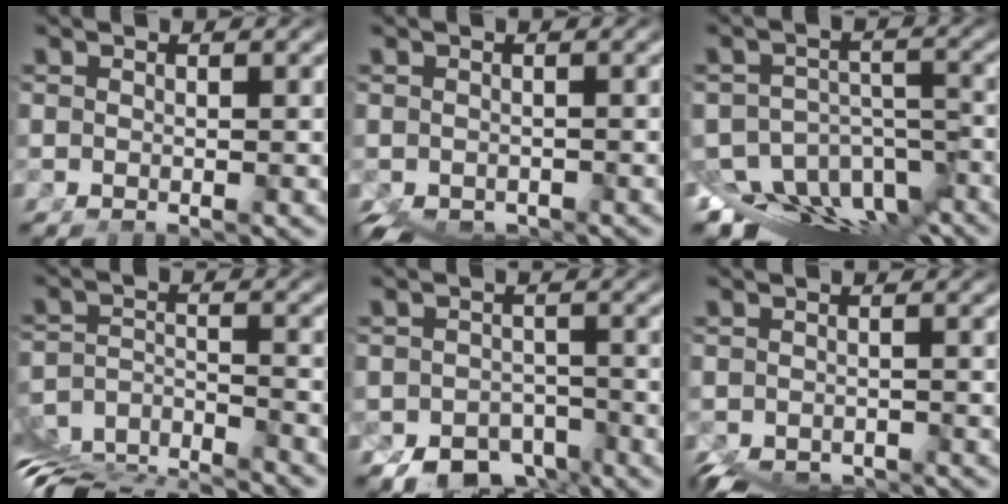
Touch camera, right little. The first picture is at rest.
{"total": 3.8, "force": [-2.6, 2.0, 1.9], "torque": [-0.041, -0.033, -0.025]}
{"total": 14.0, "force": [-7.2, 9.6, 7.1], "torque": [-0.116, -0.039, -0.106]}
{"total": 7.7, "force": [-4.8, 4.0, 4.5], "torque": [-0.080, -0.040, -0.069]}
{"total": 6.7, "force": [-4.7, 4.2, 2.2], "torque": [-0.015, -0.026, -0.067]}
{"total": 4.6, "force": [-3.6, 2.0, 1.9], "torque": [-0.036, -0.035, -0.042]}